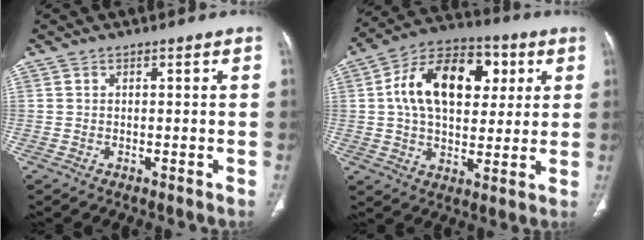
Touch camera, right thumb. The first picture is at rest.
{"total": 19.3, "force": [4.6, 12.2, 14.3], "torque": [-0.208, 0.013, 0.069]}